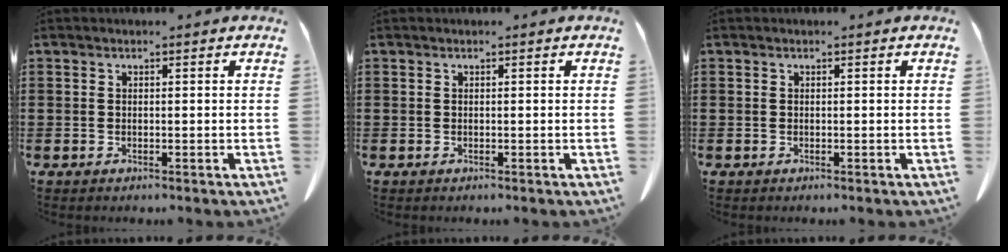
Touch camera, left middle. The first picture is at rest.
{"total": 0.0}
{"total": 0.0}